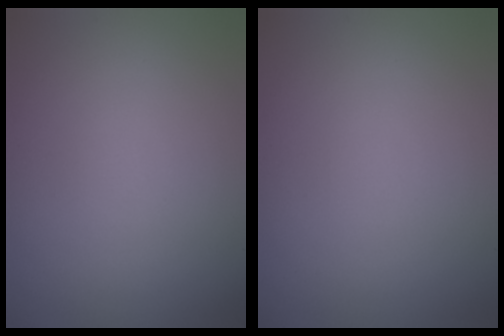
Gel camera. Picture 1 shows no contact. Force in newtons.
{"total": 0.0}